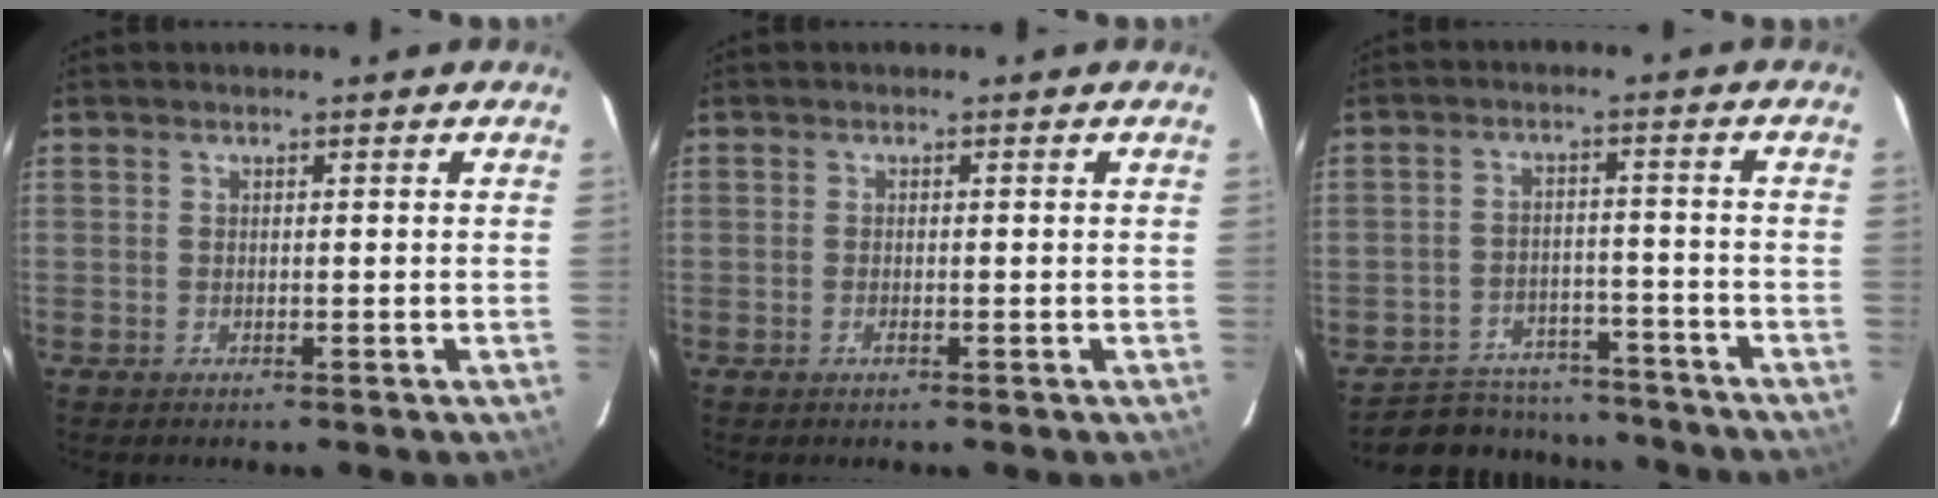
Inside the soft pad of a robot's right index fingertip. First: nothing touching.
{"total": 0.9, "force": [-0.5, 0.4, 0.6], "torque": [-0.013, -0.001, -0.008]}
{"total": 14.0, "force": [-12.5, 5.5, 3.2], "torque": [-0.083, 0.023, -0.166]}